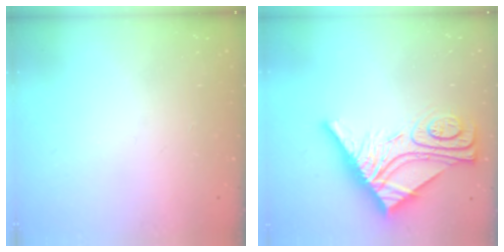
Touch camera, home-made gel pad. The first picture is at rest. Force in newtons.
{"total": 14.7, "press": 14.7, "slide": 1.3}